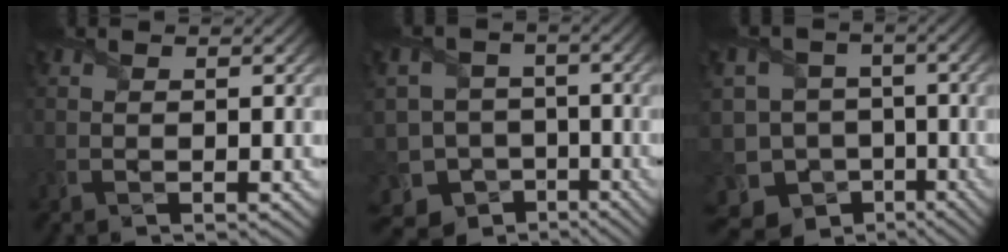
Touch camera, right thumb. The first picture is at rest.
{"total": 11.4, "force": [-6.3, 9.0, 2.9], "torque": [-0.092, -0.018, -0.113]}
{"total": 12.8, "force": [-7.5, 9.7, 3.7], "torque": [-0.119, -0.015, -0.120]}